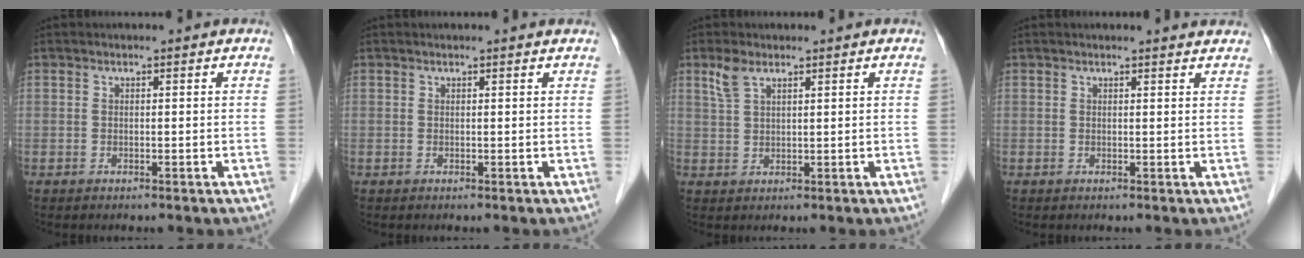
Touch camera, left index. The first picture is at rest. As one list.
[{"total": 1.5, "force": [1.5, 0.1, 0.3], "torque": [-0.012, 0.007, 0.012]}, {"total": 2.9, "force": [2.0, 1.0, 1.8], "torque": [-0.049, 0.011, 0.049]}, {"total": 3.6, "force": [3.5, 0.4, 0.7], "torque": [-0.013, 0.001, 0.027]}]